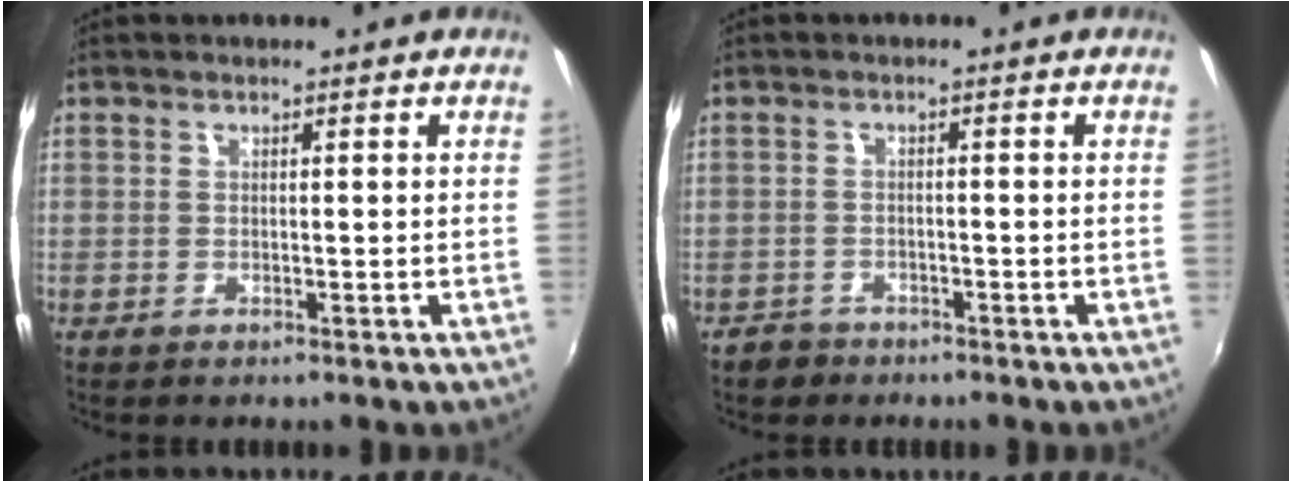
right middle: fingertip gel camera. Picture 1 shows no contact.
{"total": 2.9, "force": [-2.2, 1.8, 0.4], "torque": [-0.019, 0.002, -0.037]}